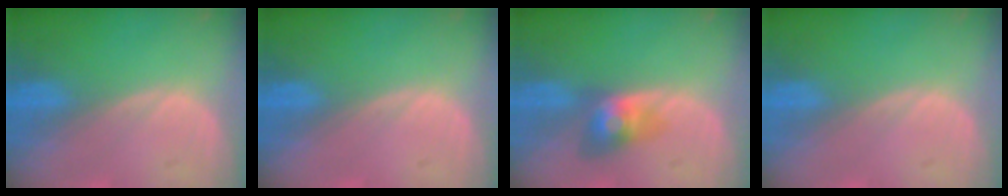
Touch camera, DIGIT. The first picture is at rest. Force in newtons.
{"total": 0.0}
{"total": 4.0, "press": 4.0, "slide": 0.2}
{"total": 0.0}